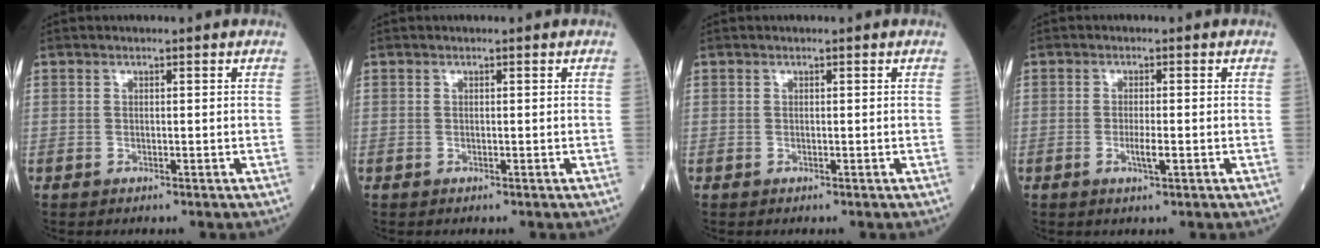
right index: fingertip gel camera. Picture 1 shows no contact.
{"total": 0.0}
{"total": 0.0}
{"total": 2.4, "force": [-0.7, 0.2, 2.3], "torque": [-0.044, -0.003, -0.012]}